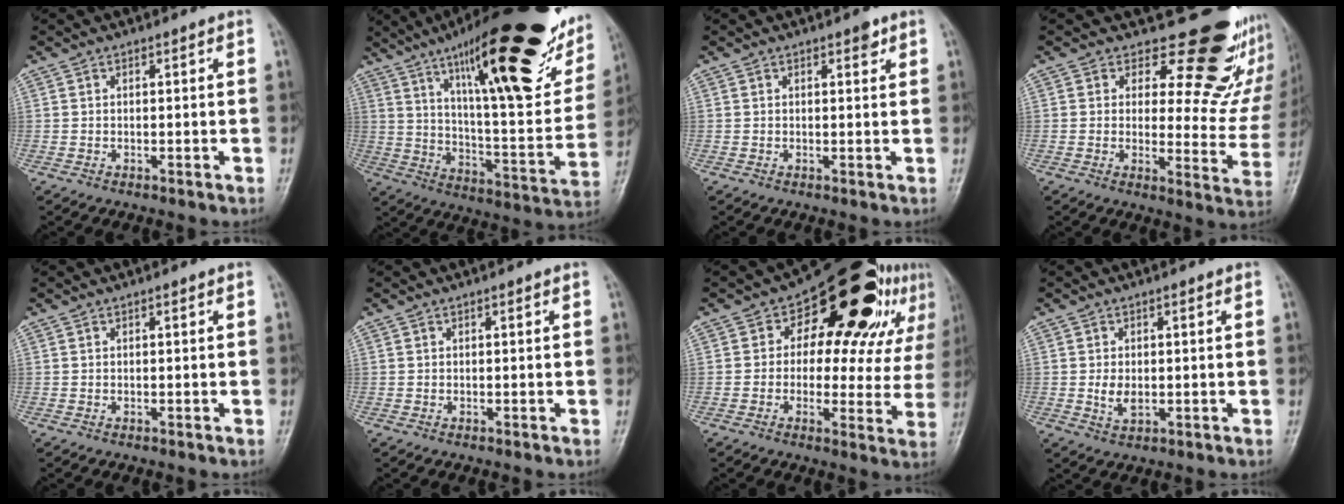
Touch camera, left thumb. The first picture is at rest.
{"total": 34.5, "force": [18.8, 9.4, 27.4], "torque": [-0.354, -0.038, 0.291]}
{"total": 1.7, "force": [1.0, 0.7, 1.0], "torque": [-0.006, -0.003, 0.011]}
{"total": 19.0, "force": [14.5, 9.2, 8.0], "torque": [-0.048, -0.110, 0.162]}
{"total": 0.0}
{"total": 0.0}
{"total": 21.1, "force": [9.1, 11.6, 15.0], "torque": [-0.134, -0.001, 0.122]}
{"total": 3.6, "force": [0.0, 2.2, 2.8], "torque": [-0.047, -0.007, 0.003]}